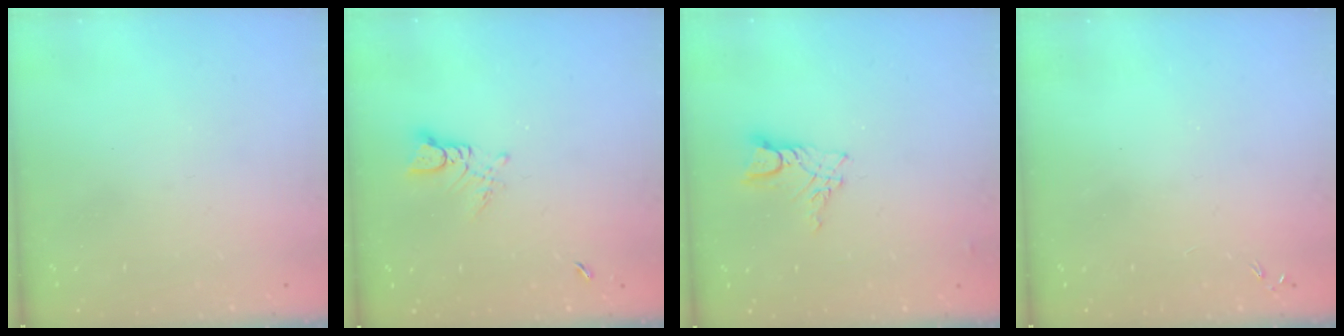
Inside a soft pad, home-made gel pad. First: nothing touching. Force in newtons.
{"total": 3.0, "press": 2.9, "slide": 0.3}
{"total": 7.3, "press": 7.3, "slide": 0.5}
{"total": 0.0}